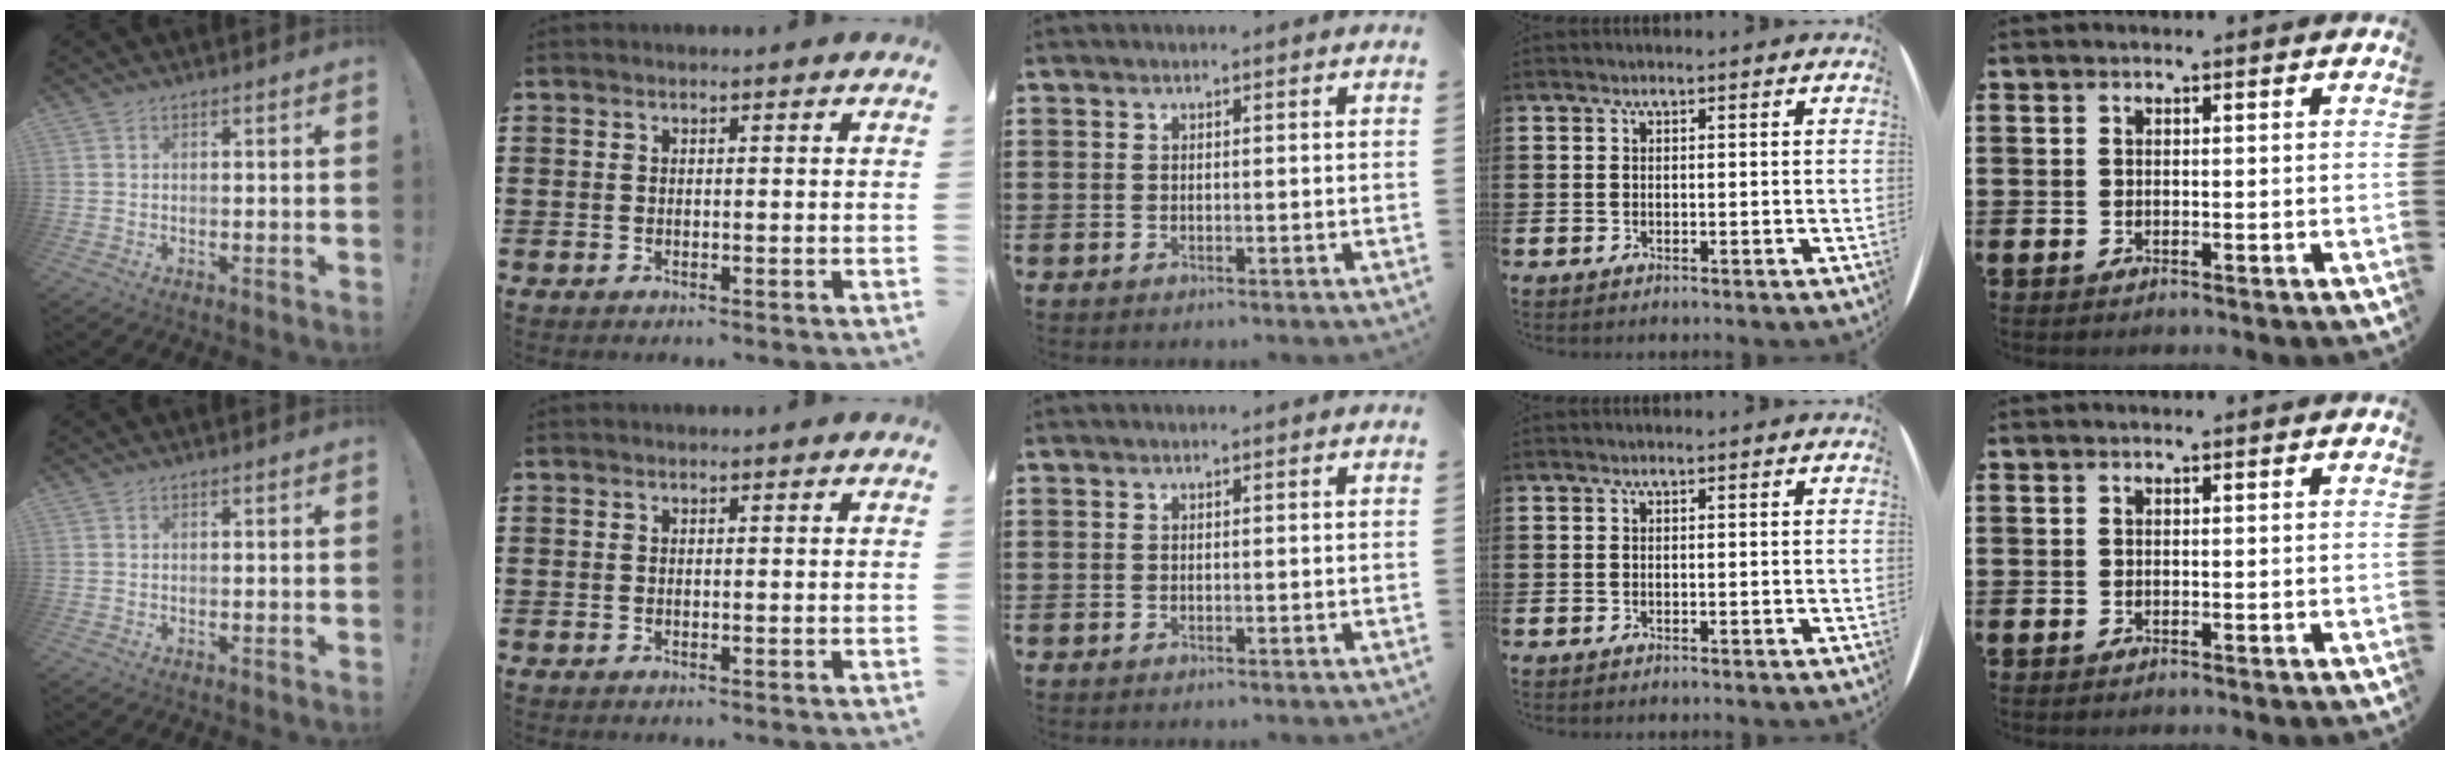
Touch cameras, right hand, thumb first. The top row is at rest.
{}